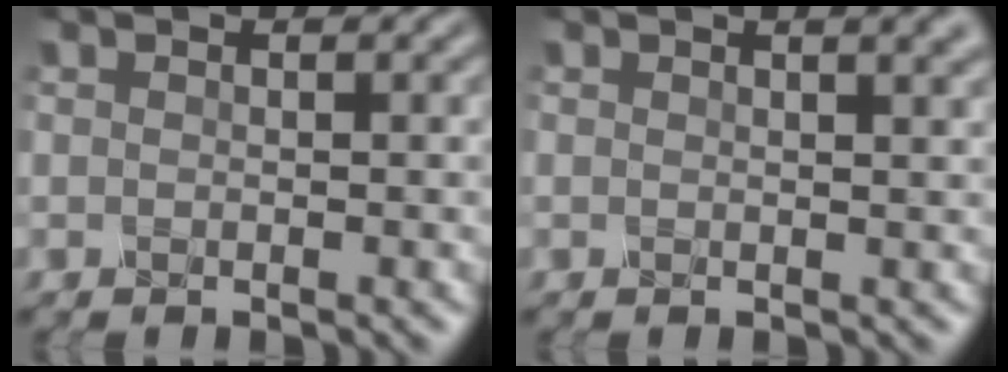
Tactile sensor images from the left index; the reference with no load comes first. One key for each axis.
{"total": 6.3, "fx": 3.4, "fy": 3.0, "fz": 4.3, "tx": -0.006, "ty": 0.045, "tz": 0.005}